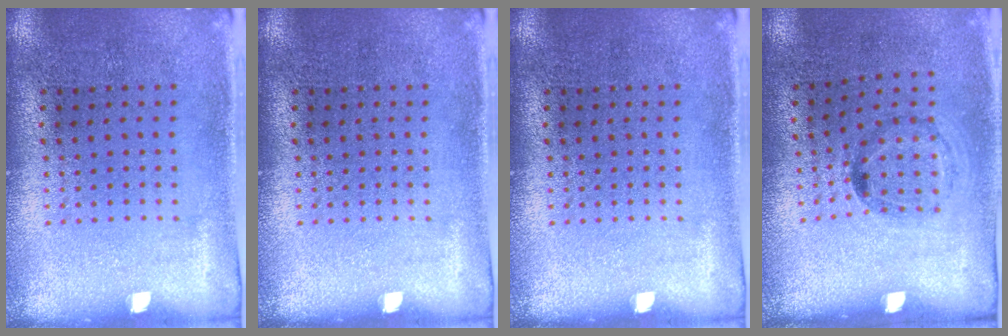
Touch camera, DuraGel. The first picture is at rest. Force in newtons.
{"total": 0.0}
{"total": 0.0}
{"total": 1.2, "press": 0.7, "slide": 1.0}